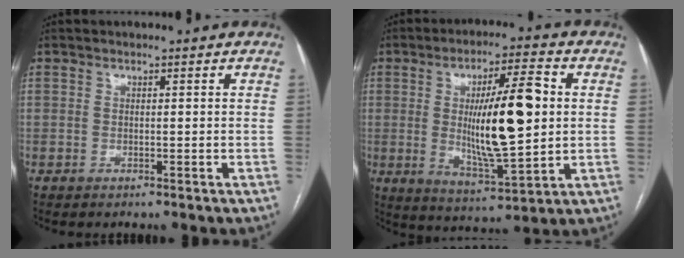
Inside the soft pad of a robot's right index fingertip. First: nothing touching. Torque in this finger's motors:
{"motor_torque": [1.40, 0.74, 0.45, 0.21]}